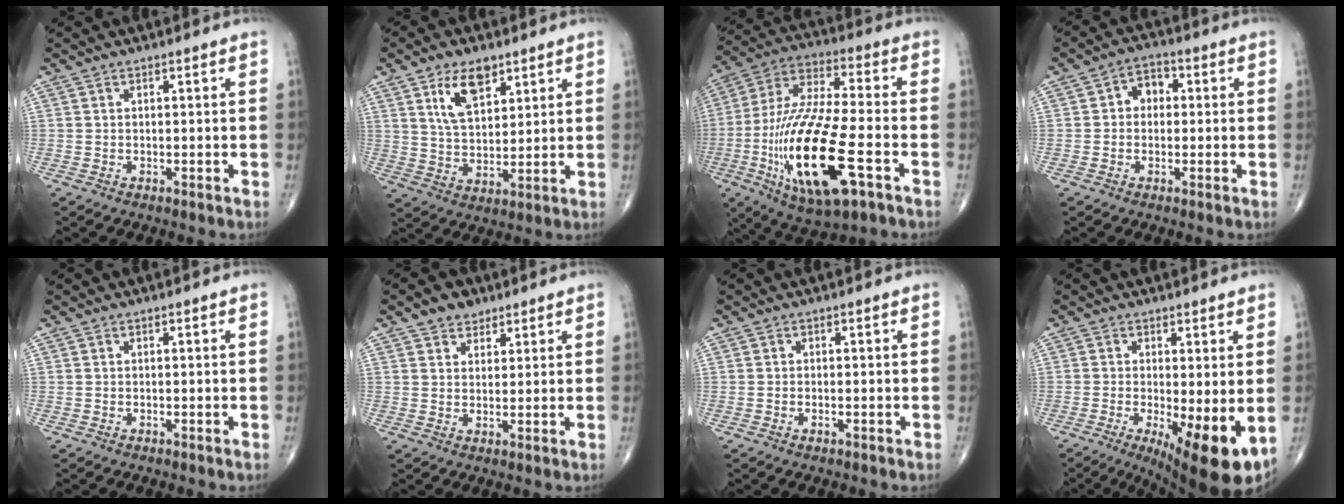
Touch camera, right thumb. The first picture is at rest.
{"total": 10.0, "force": [5.6, 5.0, 6.6], "torque": [-0.099, -0.031, 0.109]}
{"total": 24.6, "force": [-7.3, 7.8, 22.2], "torque": [-0.479, 0.009, -0.117]}
{"total": 4.8, "force": [0.4, 3.8, 3.0], "torque": [-0.022, 0.017, -0.004]}
{"total": 0.0}
{"total": 4.8, "force": [3.2, 3.2, 1.6], "torque": [-0.004, -0.017, 0.052]}
{"total": 0.7, "force": [-0.3, 0.3, 0.6], "torque": [-0.013, 0.002, -0.004]}
{"total": 11.7, "force": [-2.7, 3.3, 10.9], "torque": [-0.162, -0.023, -0.032]}